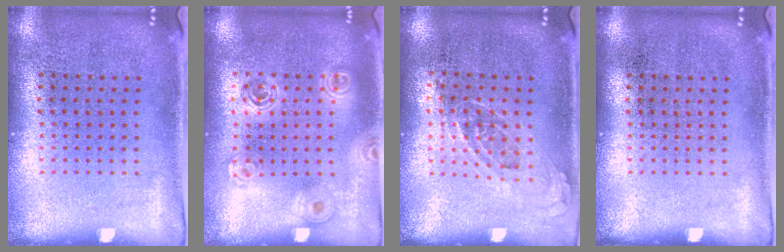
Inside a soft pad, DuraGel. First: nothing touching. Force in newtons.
{"total": 1.6, "press": 1.4, "slide": 0.7}
{"total": 0.8, "press": 0.8, "slide": 0.3}
{"total": 0.0}